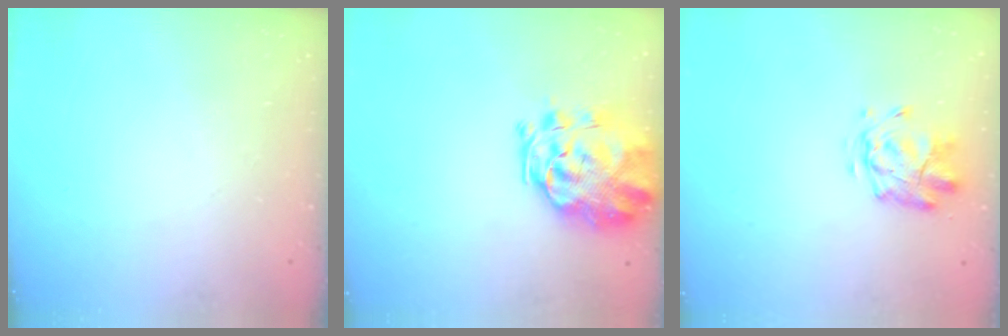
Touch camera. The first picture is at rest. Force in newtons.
{"total": 3.6, "press": 3.2, "slide": 1.6}
{"total": 2.8, "press": 2.4, "slide": 1.3}